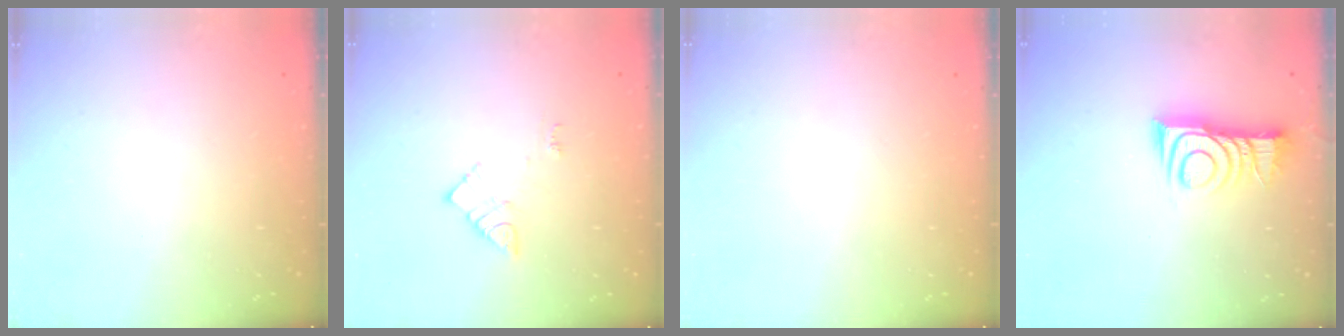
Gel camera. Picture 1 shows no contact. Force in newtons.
{"total": 8.3, "press": 8.2, "slide": 0.5}
{"total": 0.0}
{"total": 10.7, "press": 10.6, "slide": 0.4}